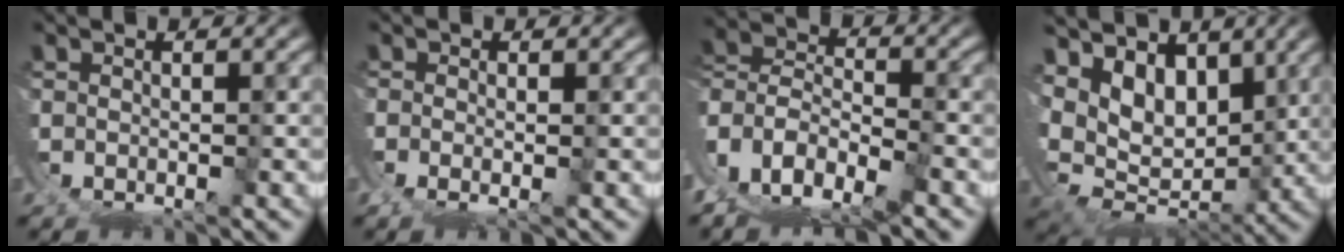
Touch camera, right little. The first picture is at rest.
{"total": 1.5, "force": [0.3, -1.1, 0.9], "torque": [-0.014, -0.004, 0.009]}
{"total": 8.3, "force": [-0.6, 7.1, 4.3], "torque": [-0.107, -0.031, -0.012]}
{"total": 7.4, "force": [2.6, 5.8, 3.9], "torque": [-0.092, -0.024, 0.047]}